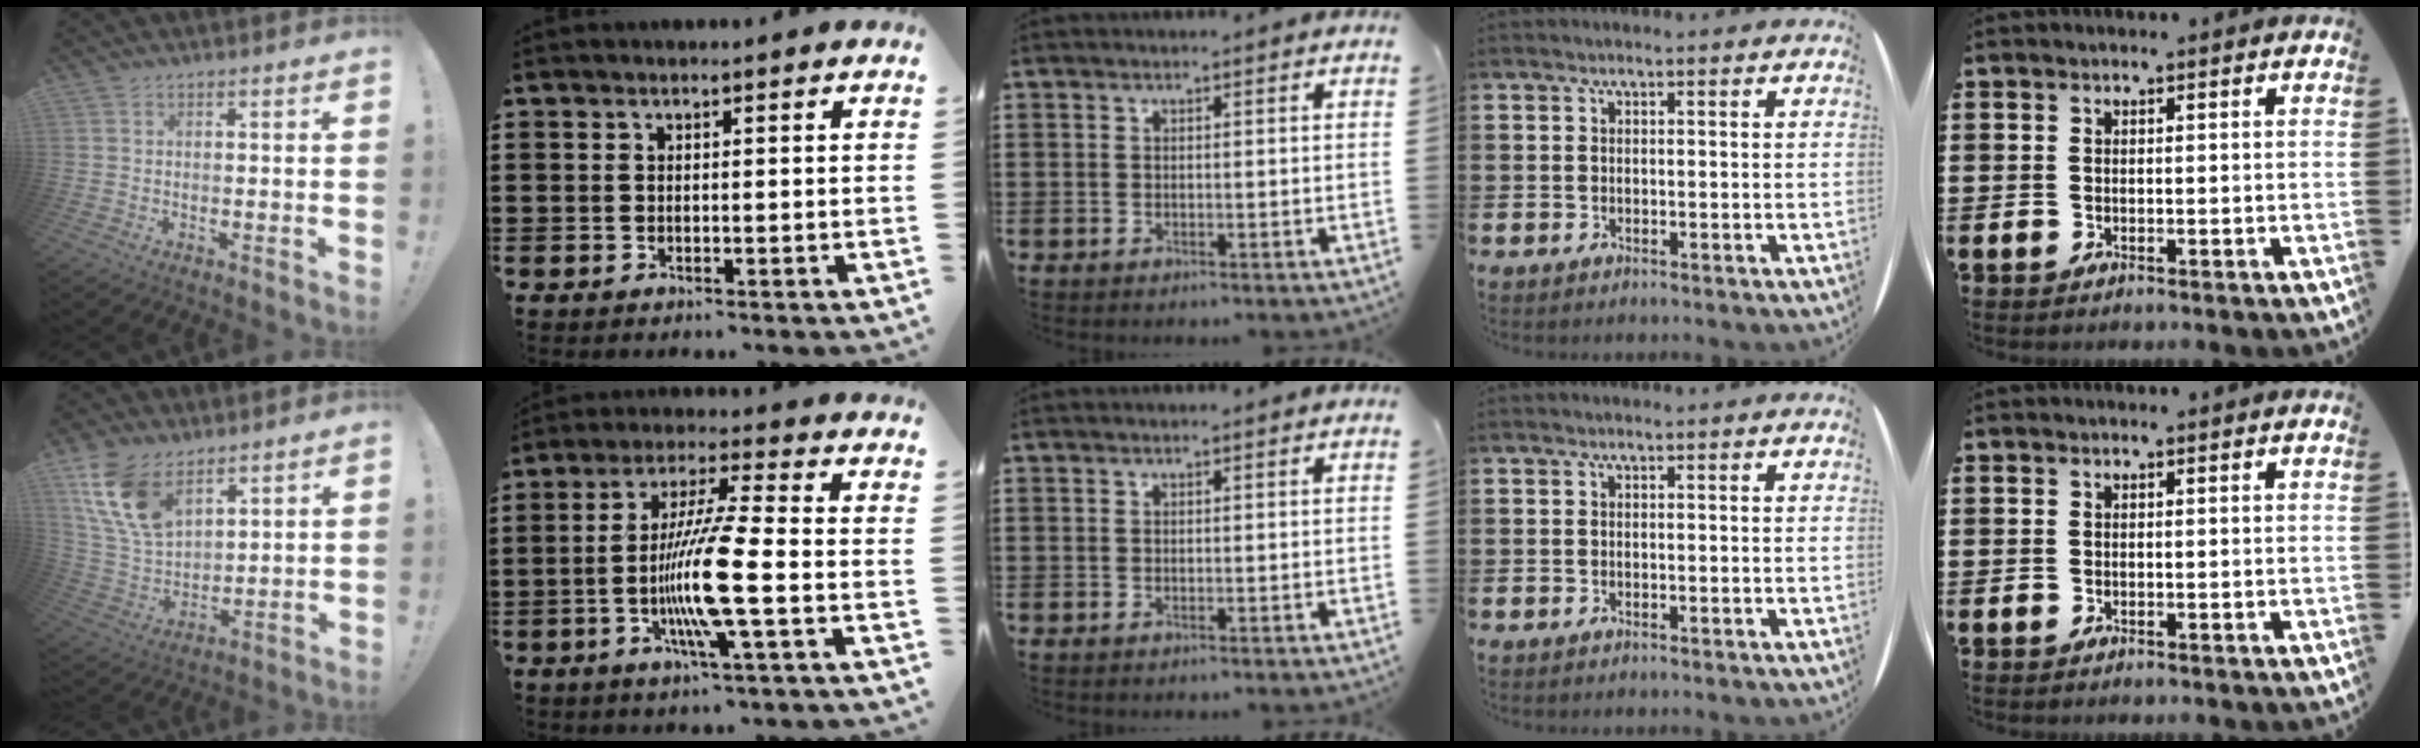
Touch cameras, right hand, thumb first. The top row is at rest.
{"thumb": {"total": 14.9, "force": [9.0, 8.4, 8.4], "torque": [-0.175, -0.048, 0.172]}, "index": {"total": 11.8, "force": [-3.1, 0.3, 11.4], "torque": [-0.228, -0.015, -0.065]}}